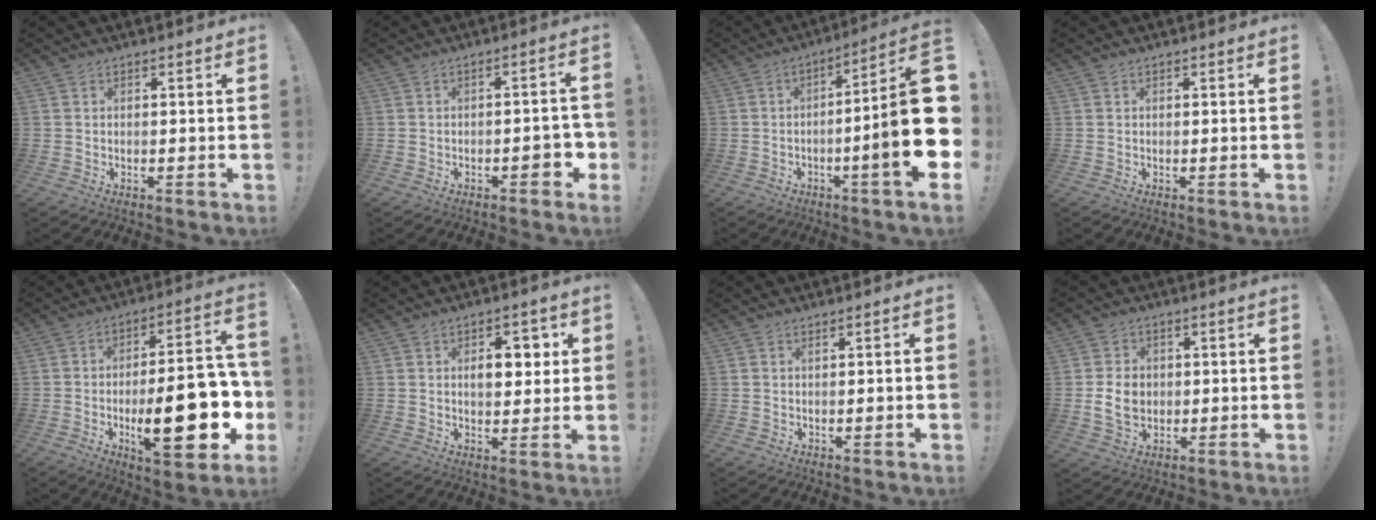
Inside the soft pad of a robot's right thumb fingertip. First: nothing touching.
{"total": 5.4, "force": [-2.2, 2.1, 4.4], "torque": [-0.042, 0.005, -0.038]}
{"total": 20.6, "force": [-2.6, 1.3, 20.4], "torque": [-0.302, -0.007, -0.045]}
{"total": 0.0}
{"total": 24.8, "force": [-5.6, 8.3, 22.7], "torque": [-0.329, 0.017, -0.078]}
{"total": 7.2, "force": [1.7, 4.5, 5.3], "torque": [-0.073, -0.003, 0.024]}
{"total": 0.9, "force": [-0.1, -0.3, 0.9], "torque": [-0.018, -0.001, -0.003]}
{"total": 7.5, "force": [-0.5, 6.0, 4.5], "torque": [-0.077, 0.005, -0.010]}